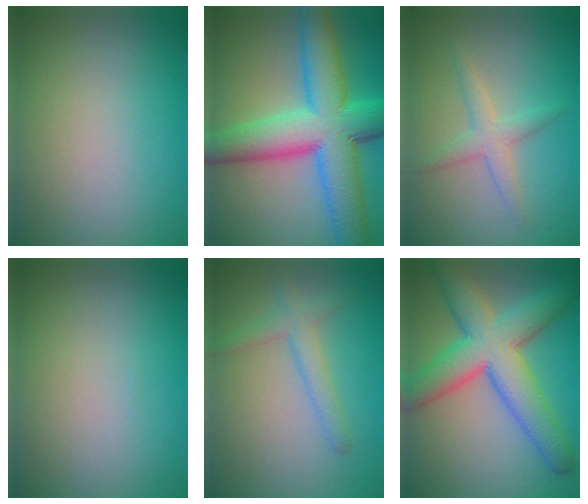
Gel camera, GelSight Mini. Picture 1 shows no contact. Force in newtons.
{"total": 12.0, "press": 12.0, "slide": 0.1}
{"total": 2.4, "press": 2.4, "slide": 0.1}
{"total": 0.0}
{"total": 2.0, "press": 2.0, "slide": 0.1}
{"total": 9.5, "press": 9.5, "slide": 0.2}